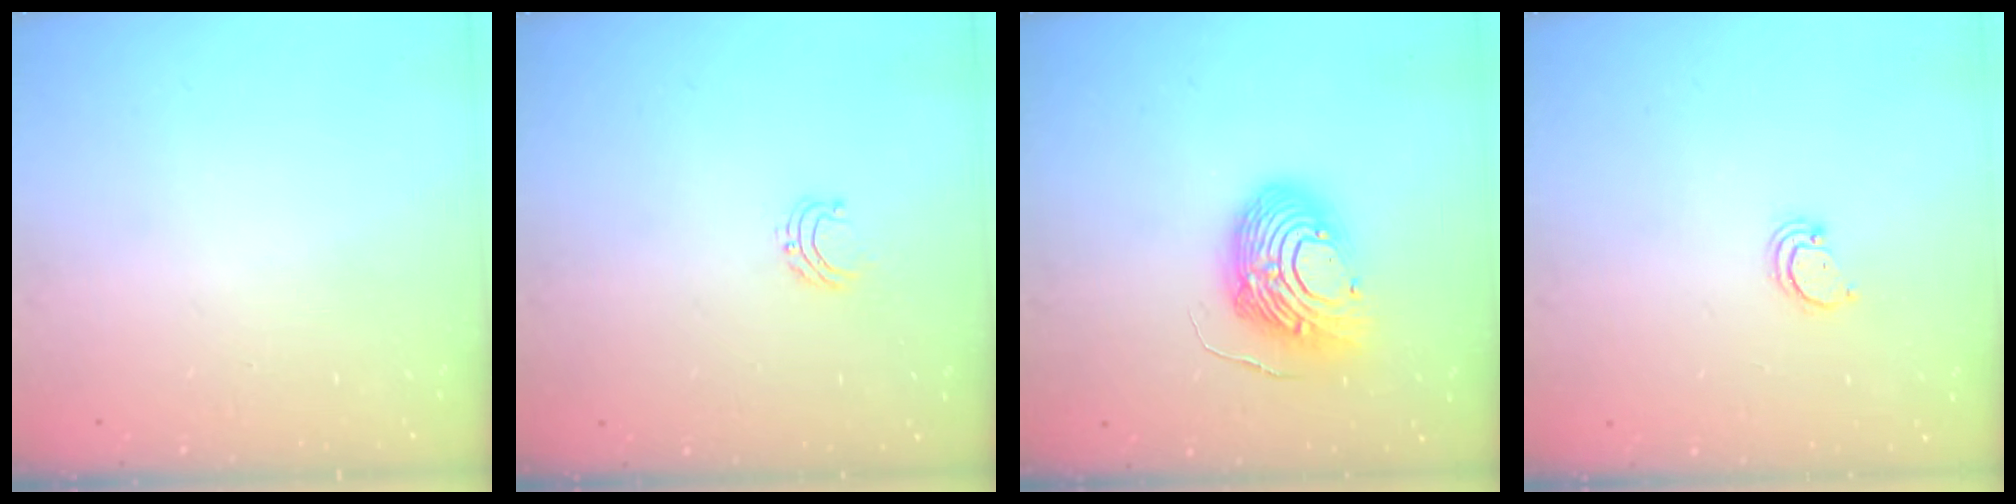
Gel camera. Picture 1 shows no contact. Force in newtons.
{"total": 4.6, "press": 4.6, "slide": 0.4}
{"total": 14.1, "press": 14.0, "slide": 1.2}
{"total": 2.2, "press": 2.2, "slide": 0.2}